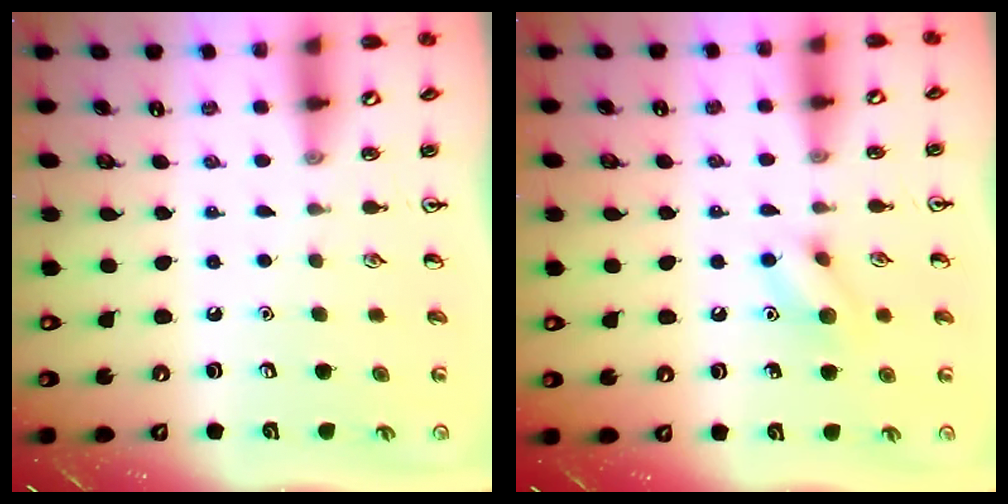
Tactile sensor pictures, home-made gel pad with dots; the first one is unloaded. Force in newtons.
{"total": 8.3, "press": 8.3, "slide": 0.5}